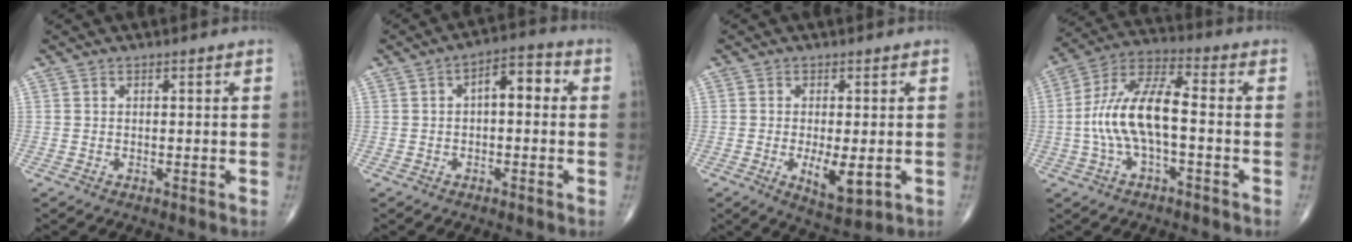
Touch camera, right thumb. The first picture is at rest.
{"total": 6.2, "force": [0.6, 3.1, 5.3], "torque": [-0.061, 0.024, -0.002]}
{"total": 6.7, "force": [-1.3, 2.6, 6.0], "torque": [-0.096, -0.017, -0.013]}
{"total": 13.2, "force": [-1.7, 5.0, 12.0], "torque": [-0.249, 0.045, -0.036]}